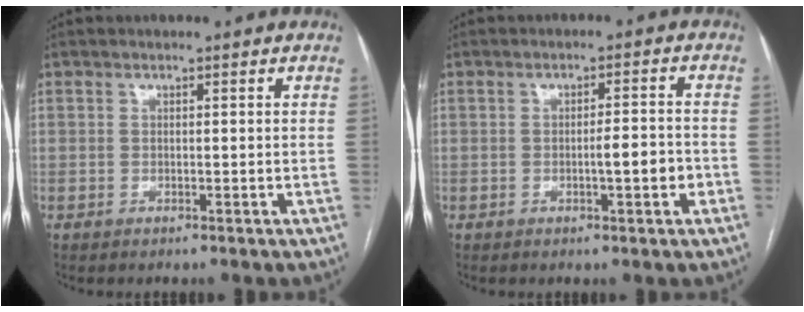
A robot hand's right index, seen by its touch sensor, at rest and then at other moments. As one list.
[{"total": 4.0, "force": [-1.2, 0.7, 3.8], "torque": [-0.055, 0.002, -0.017]}]